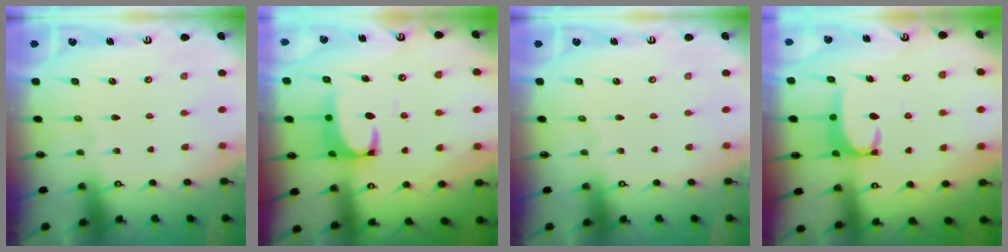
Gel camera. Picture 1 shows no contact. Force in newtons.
{"total": 2.3, "press": 2.1, "slide": 0.9}
{"total": 0.0}
{"total": 2.6, "press": 2.6, "slide": 0.3}